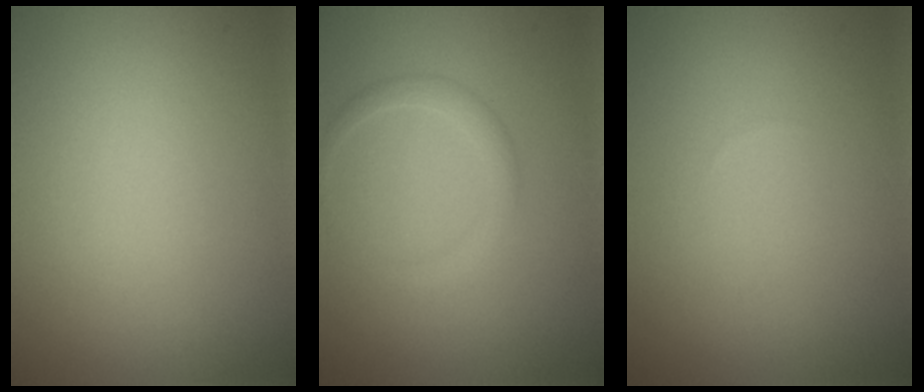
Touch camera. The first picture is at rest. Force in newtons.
{"total": 1.6, "press": 1.6, "slide": 0.1}
{"total": 0.0}